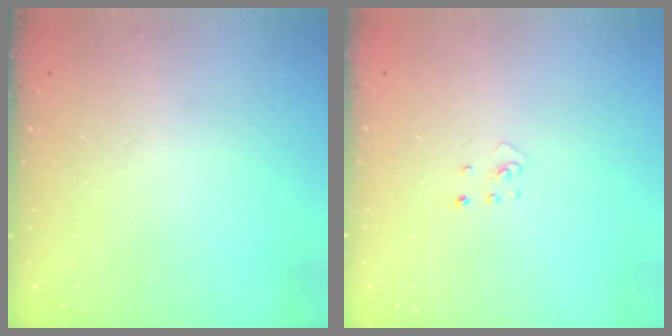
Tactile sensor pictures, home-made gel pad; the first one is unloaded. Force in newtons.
{"total": 2.0, "press": 2.0, "slide": 0.3}